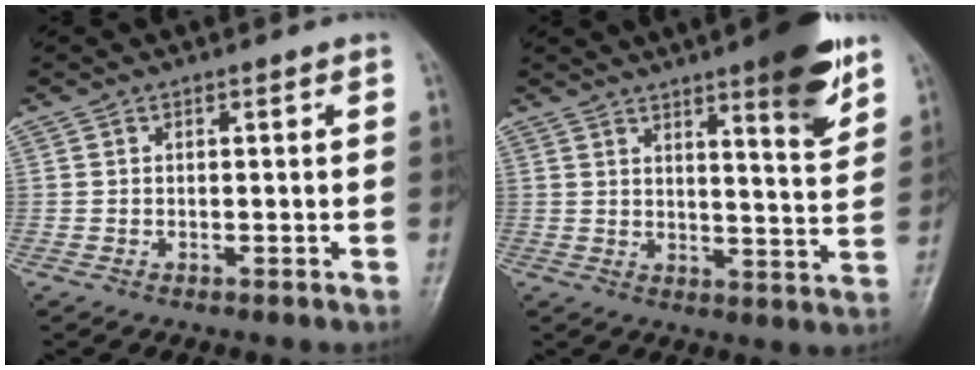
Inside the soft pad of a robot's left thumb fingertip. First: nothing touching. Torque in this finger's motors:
{"motor_torque": [1.62, 0.66, 1.02, -0.86, 0.11]}